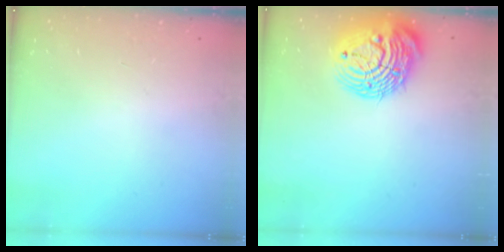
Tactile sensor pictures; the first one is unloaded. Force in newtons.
{"total": 17.4, "press": 17.3, "slide": 1.8}